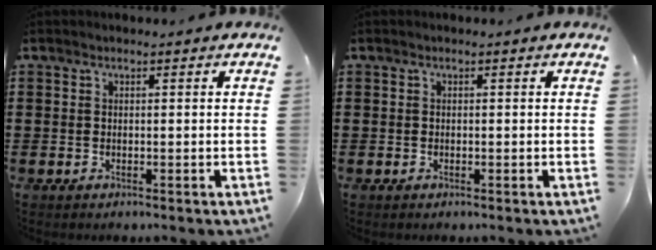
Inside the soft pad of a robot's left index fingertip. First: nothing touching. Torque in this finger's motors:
{"motor_torque": [-0.98, 1.16, -0.06, -0.01]}